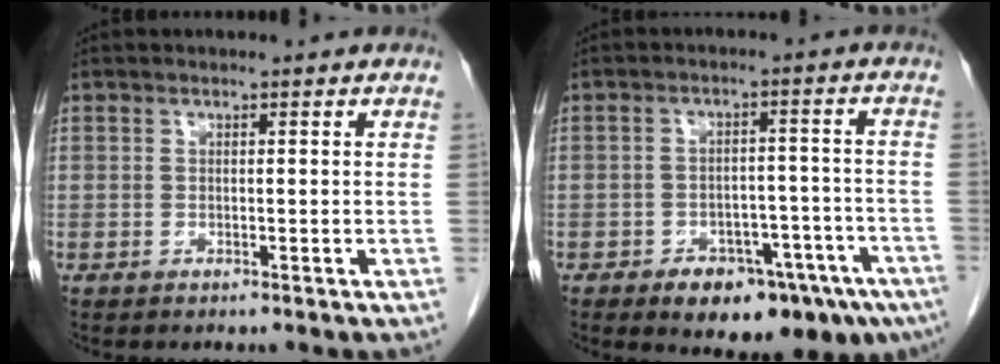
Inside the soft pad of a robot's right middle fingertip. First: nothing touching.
{"total": 14.0, "force": [-9.2, 5.8, 8.8], "torque": [-0.064, 0.027, -0.124]}